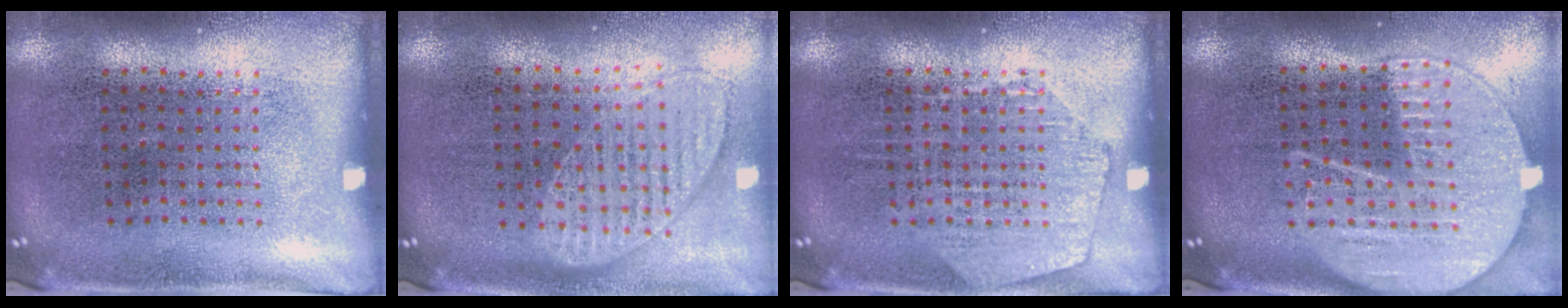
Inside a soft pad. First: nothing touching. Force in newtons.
{"total": 1.0, "press": 1.0, "slide": 0.2}
{"total": 1.5, "press": 1.5, "slide": 0.3}
{"total": 2.0, "press": 1.7, "slide": 1.0}